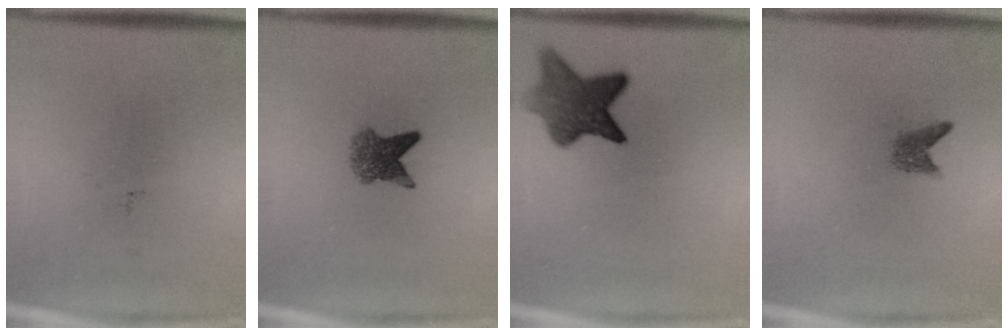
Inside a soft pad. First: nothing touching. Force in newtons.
{"total": 4.0}
{"total": 7.5}
{"total": 1.7}